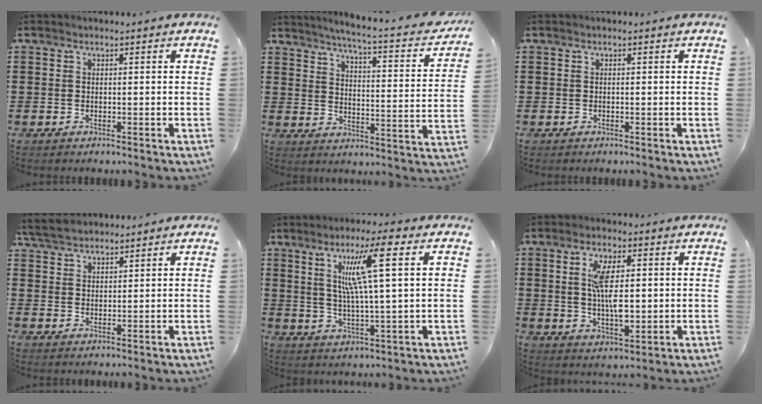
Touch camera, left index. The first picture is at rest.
{"total": 4.2, "force": [3.4, -0.7, 2.4], "torque": [-0.065, -0.034, 0.047]}
{"total": 0.0}
{"total": 4.1, "force": [3.8, 1.1, 1.2], "torque": [-0.035, -0.001, 0.070]}
{"total": 10.8, "force": [4.3, 0.6, 9.9], "torque": [-0.198, 0.005, 0.064]}
{"total": 8.0, "force": [1.0, 3.4, 7.2], "torque": [-0.131, 0.003, 0.012]}